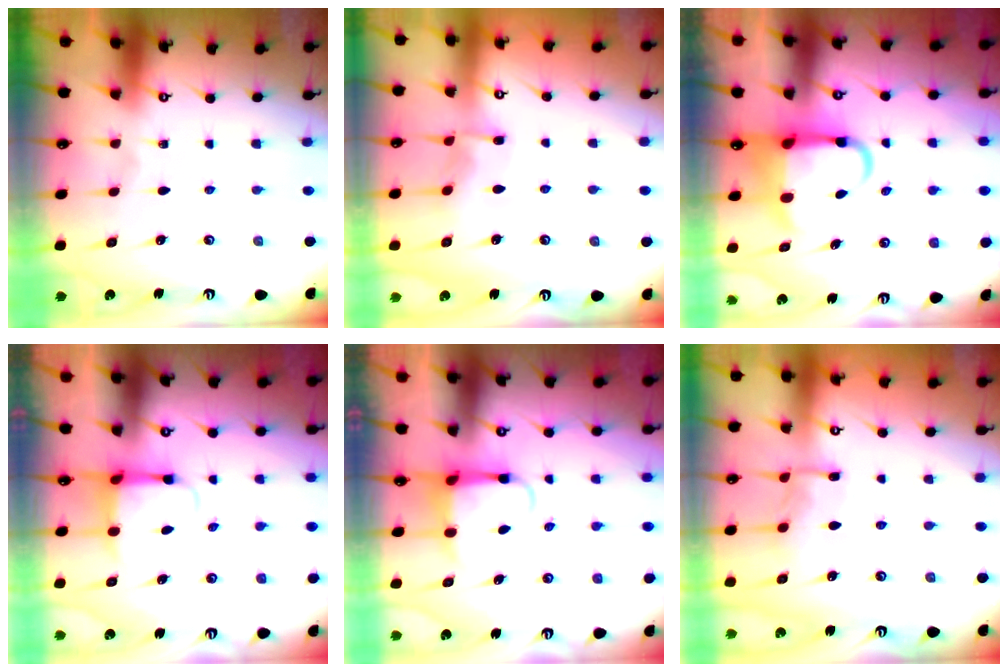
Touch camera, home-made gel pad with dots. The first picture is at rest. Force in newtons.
{"total": 6.5, "press": 6.5, "slide": 0.6}
{"total": 7.3, "press": 7.2, "slide": 1.3}
{"total": 3.9, "press": 3.7, "slide": 1.2}
{"total": 4.0, "press": 3.9, "slide": 0.4}
{"total": 8.9, "press": 8.9, "slide": 0.9}